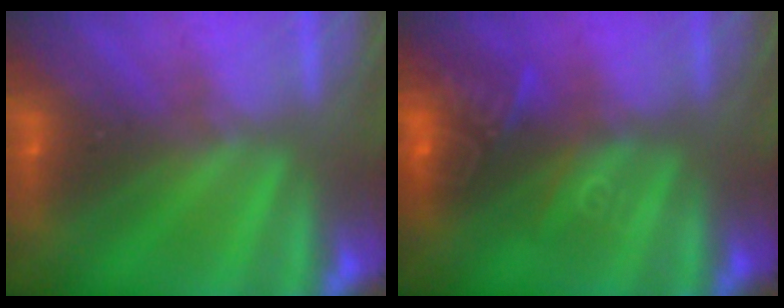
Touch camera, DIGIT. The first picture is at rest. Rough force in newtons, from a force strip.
{"total": 2.8}